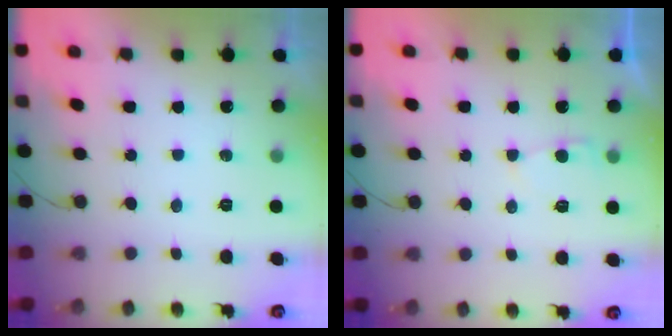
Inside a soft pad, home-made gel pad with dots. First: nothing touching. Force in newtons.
{"total": 2.0, "press": 2.0, "slide": 0.3}